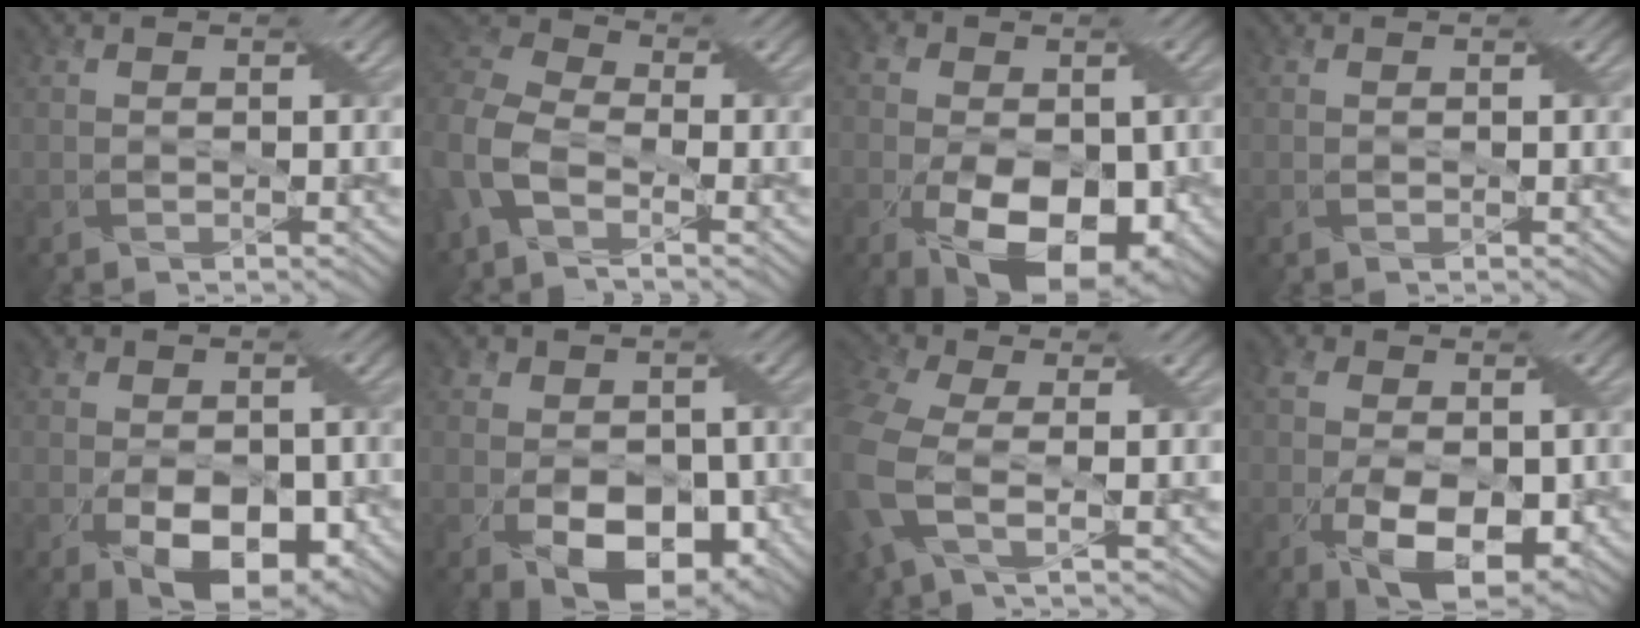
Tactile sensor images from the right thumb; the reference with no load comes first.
{"total": 7.8, "force": [-3.4, 4.7, 5.2], "torque": [-0.135, -0.006, -0.087]}
{"total": 13.5, "force": [-3.6, 8.4, 10.0], "torque": [-0.174, -0.029, -0.049]}
{"total": 0.0}
{"total": 10.1, "force": [-3.6, 6.1, 7.2], "torque": [-0.122, -0.027, -0.050]}
{"total": 10.8, "force": [-3.2, 7.5, 7.1], "torque": [-0.088, -0.029, -0.048]}
{"total": 9.8, "force": [-1.5, 5.4, 8.0], "torque": [-0.255, -0.006, -0.035]}
{"total": 10.1, "force": [-2.3, 5.9, 7.8], "torque": [-0.163, -0.021, -0.040]}